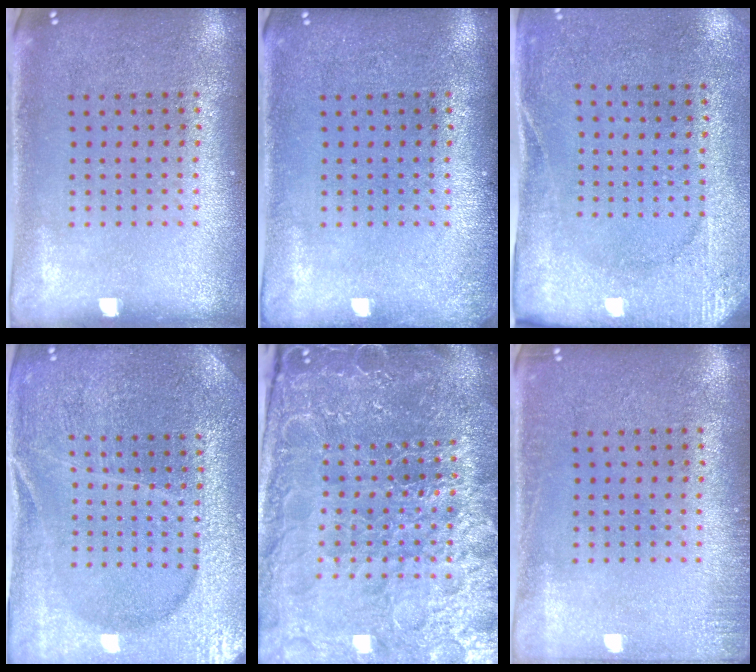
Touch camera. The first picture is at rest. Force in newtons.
{"total": 0.9, "press": 0.9, "slide": 0.2}
{"total": 2.7, "press": 2.2, "slide": 1.5}
{"total": 4.2, "press": 4.0, "slide": 1.2}
{"total": 5.9, "press": 5.3, "slide": 2.6}
{"total": 1.3, "press": 1.3, "slide": 0.3}